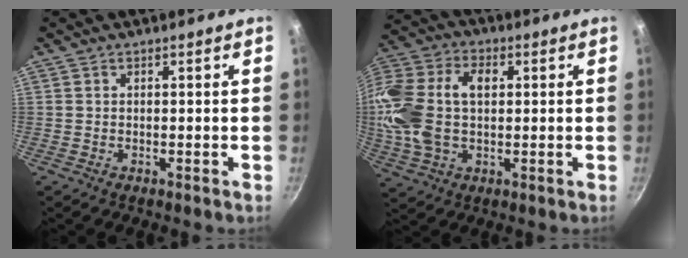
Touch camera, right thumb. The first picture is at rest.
{"total": 18.3, "force": [1.7, 11.8, 13.9], "torque": [-0.284, 0.025, 0.022]}